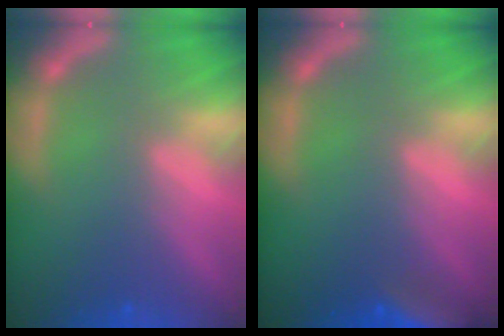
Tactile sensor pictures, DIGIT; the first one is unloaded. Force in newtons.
{"total": 5.5}